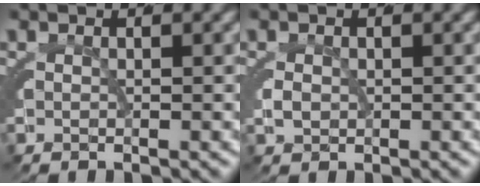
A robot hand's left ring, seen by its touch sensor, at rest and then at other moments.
{"total": 0.6, "force": [-0.2, 0.3, 0.5], "torque": [-0.015, -0.001, 0.001]}